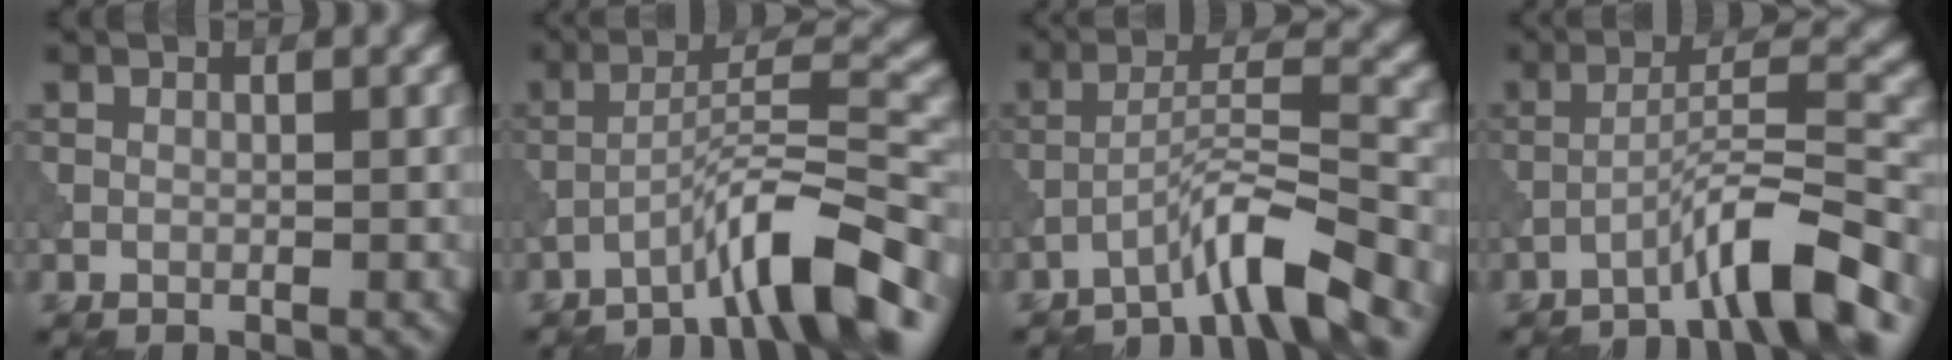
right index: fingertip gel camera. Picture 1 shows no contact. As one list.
[{"total": 7.9, "force": [-5.4, 1.1, 5.7], "torque": [-0.086, 0.021, -0.094]}, {"total": 5.6, "force": [-4.2, 0.3, 3.7], "torque": [-0.060, 0.017, -0.083]}, {"total": 6.7, "force": [-4.7, 0.6, 4.7], "torque": [-0.069, 0.021, -0.085]}]